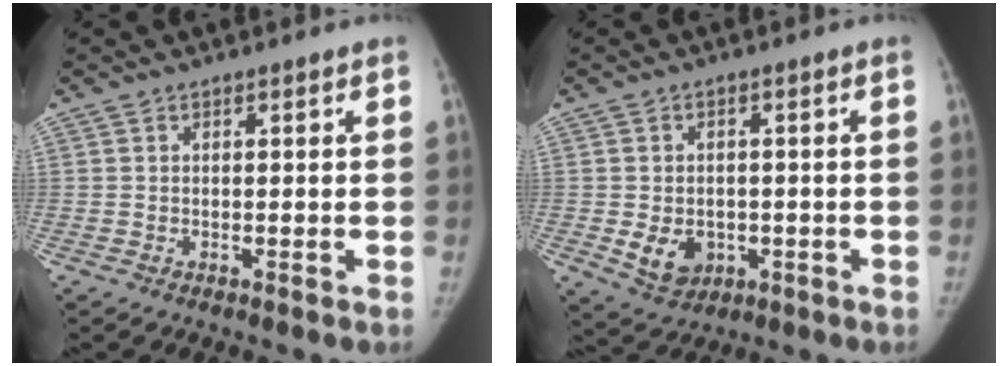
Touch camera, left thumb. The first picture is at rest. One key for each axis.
{"total": 6.2, "fx": -1.3, "fy": 4.9, "fz": 3.6, "tx": -0.038, "ty": -0.001, "tz": -0.007}